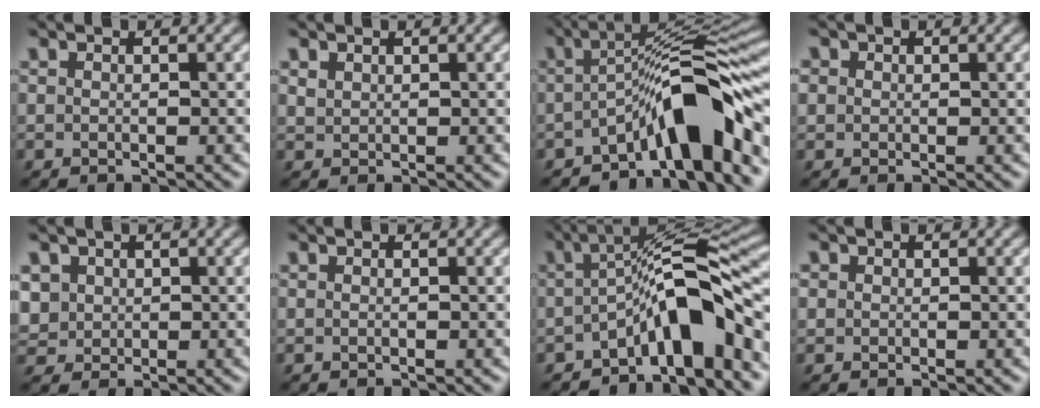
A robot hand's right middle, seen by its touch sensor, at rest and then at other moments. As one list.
[{"total": 0.8, "force": [0.6, 0.4, 0.2], "torque": [-0.008, -0.003, 0.018]}, {"total": 8.6, "force": [-3.9, 1.8, 7.4], "torque": [-0.089, 0.016, -0.072]}, {"total": 1.0, "force": [0.3, 0.9, 0.2], "torque": [0.000, -0.002, 0.000]}, {"total": 3.0, "force": [0.9, 2.7, 1.0], "torque": [-0.041, 0.004, 0.028]}, {"total": 0.0}, {"total": 8.0, "force": [-3.0, 2.0, 7.1], "torque": [-0.094, 0.016, -0.058]}, {"total": 0.5, "force": [0.1, 0.5, 0.0], "torque": [0.004, -0.001, 0.000]}]